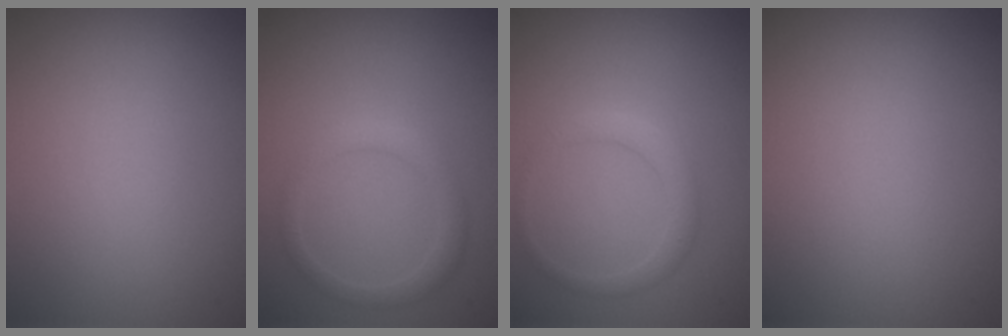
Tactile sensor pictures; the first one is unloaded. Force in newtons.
{"total": 1.9, "press": 1.9, "slide": 0.1}
{"total": 1.9, "press": 1.9, "slide": 0.1}
{"total": 0.0}